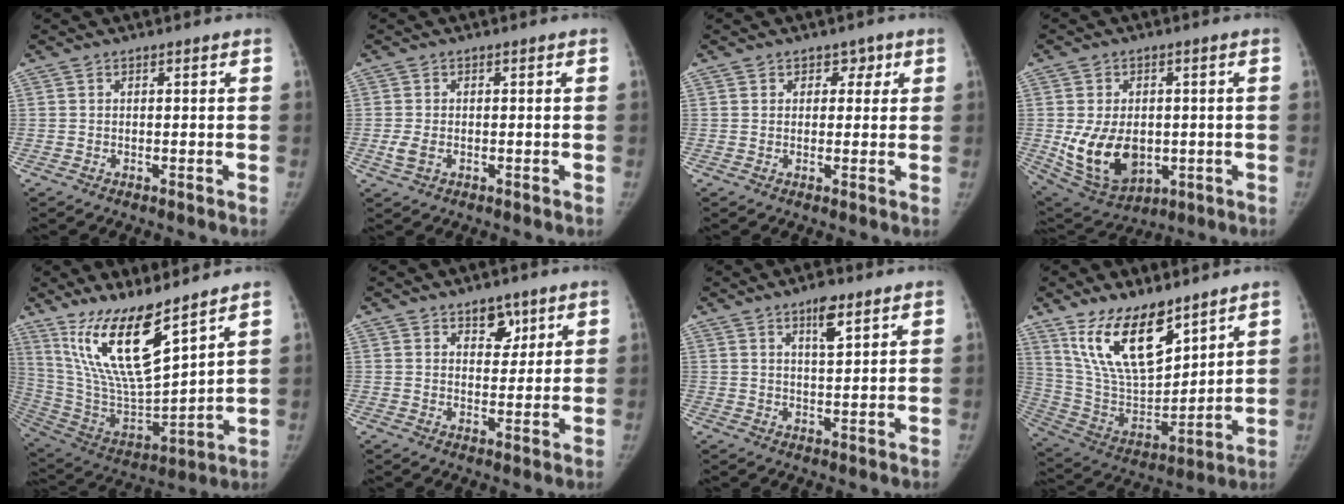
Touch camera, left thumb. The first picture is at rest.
{"total": 2.9, "force": [-0.6, 1.9, 2.0], "torque": [-0.048, -0.003, -0.011]}
{"total": 3.2, "force": [1.5, 2.6, 1.0], "torque": [0.018, -0.005, 0.016]}
{"total": 13.8, "force": [-1.5, 9.7, 9.8], "torque": [-0.145, -0.007, 0.003]}
{"total": 18.6, "force": [12.2, 4.4, 13.3], "torque": [-0.230, -0.073, 0.247]}
{"total": 5.1, "force": [3.1, 3.2, 2.6], "torque": [-0.006, -0.019, 0.046]}
{"total": 5.2, "force": [3.1, 1.6, 3.8], "torque": [-0.053, -0.018, 0.051]}
{"total": 18.5, "force": [11.9, 8.0, 11.6], "torque": [-0.166, -0.069, 0.239]}